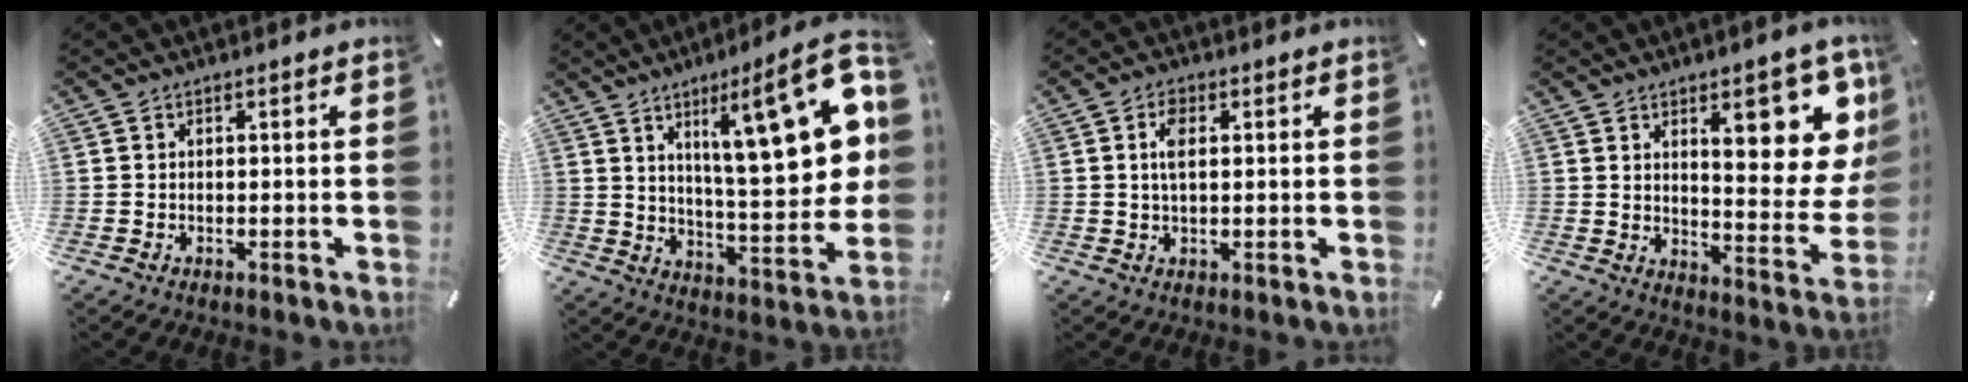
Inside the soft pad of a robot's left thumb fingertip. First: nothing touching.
{"total": 24.4, "force": [9.7, 8.0, 21.0], "torque": [-0.294, -0.058, 0.148]}
{"total": 4.1, "force": [1.0, 2.1, 3.4], "torque": [-0.066, 0.005, 0.015]}
{"total": 17.5, "force": [8.5, 6.4, 13.8], "torque": [-0.169, -0.054, 0.130]}